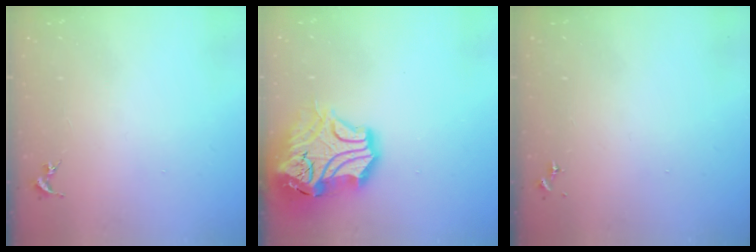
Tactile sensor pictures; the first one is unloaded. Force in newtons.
{"total": 19.5, "press": 19.3, "slide": 2.9}
{"total": 0.0}